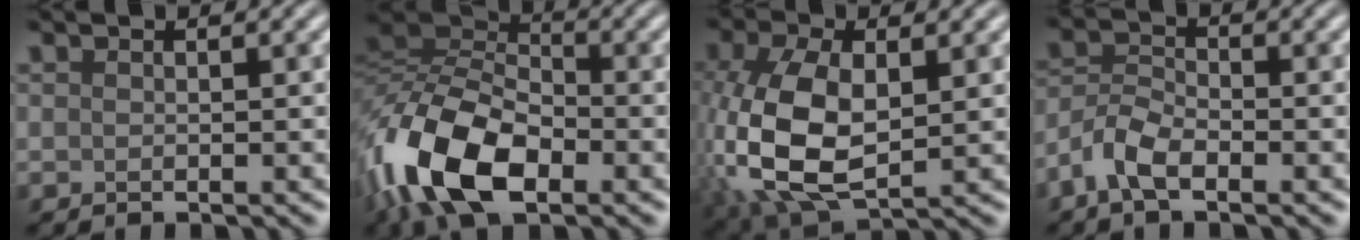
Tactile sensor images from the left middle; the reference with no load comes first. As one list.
[{"total": 12.0, "force": [-5.0, 6.4, 8.7], "torque": [-0.204, -0.003, -0.109]}, {"total": 11.3, "force": [-0.6, 6.7, 9.0], "torque": [-0.235, -0.015, -0.002]}, {"total": 3.7, "force": [-2.4, 1.7, 2.3], "torque": [-0.049, 0.007, -0.058]}]